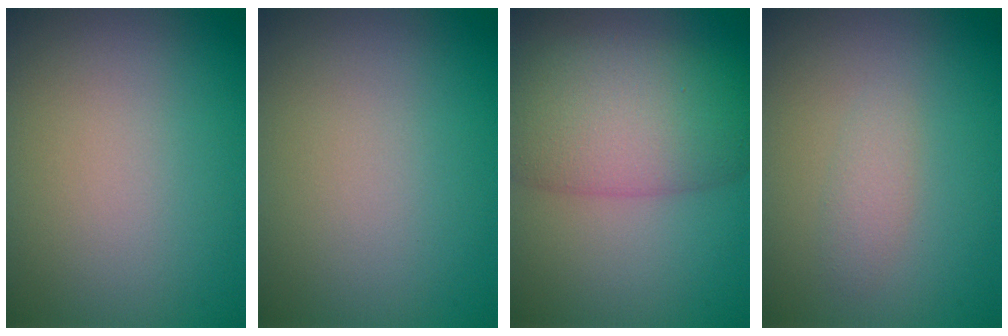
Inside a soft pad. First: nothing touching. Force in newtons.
{"total": 0.0}
{"total": 8.7, "press": 8.7, "slide": 0.5}
{"total": 1.2, "press": 1.2, "slide": 0.0}